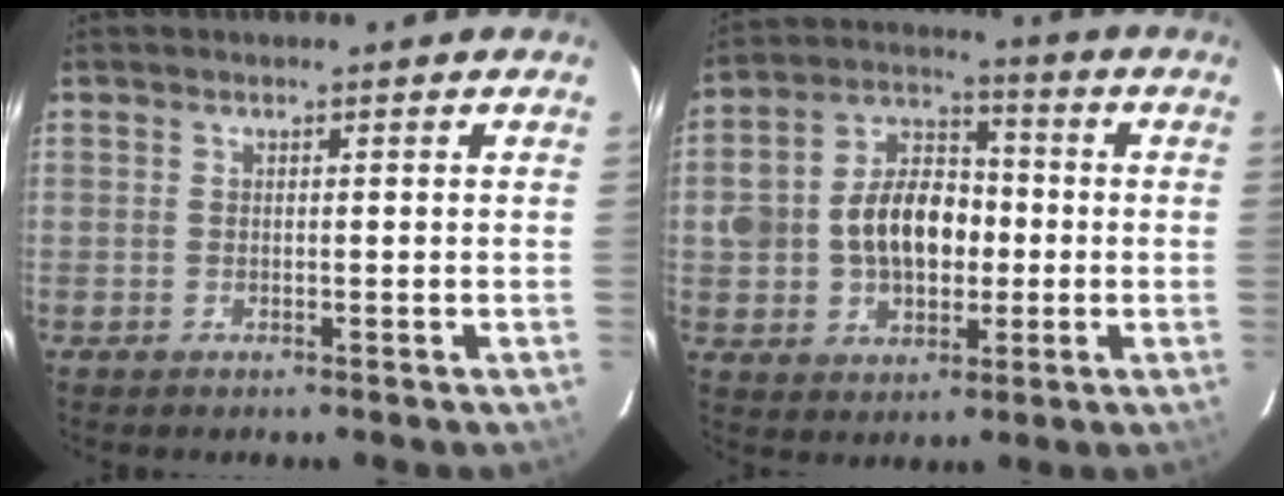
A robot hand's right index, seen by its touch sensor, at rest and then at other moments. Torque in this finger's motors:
{"motor_torque": [0.60, -0.03, 0.36, 0.14]}